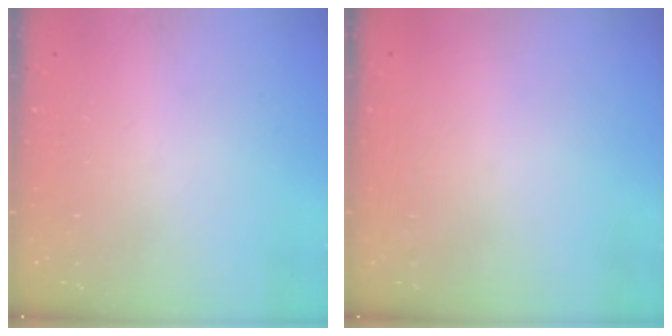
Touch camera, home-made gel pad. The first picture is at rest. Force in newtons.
{"total": 0.0}